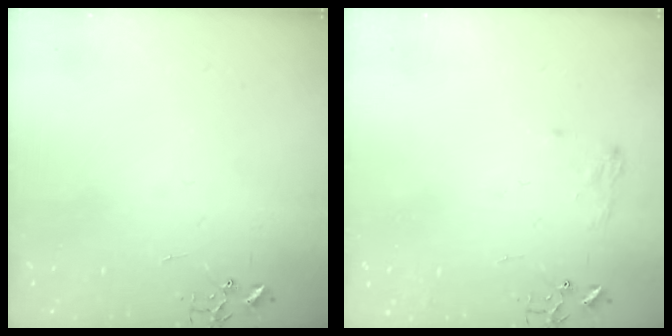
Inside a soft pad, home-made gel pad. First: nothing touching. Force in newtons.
{"total": 7.0, "press": 7.0, "slide": 0.8}